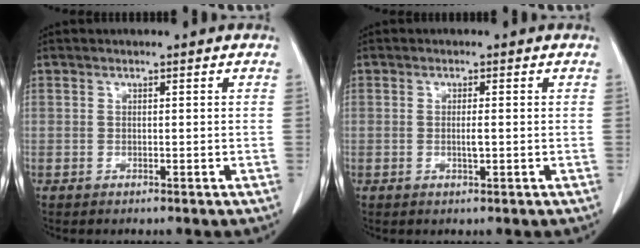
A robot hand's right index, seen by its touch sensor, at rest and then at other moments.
{"total": 1.4, "force": [-0.1, 0.1, 1.4], "torque": [-0.026, 0.000, 0.001]}